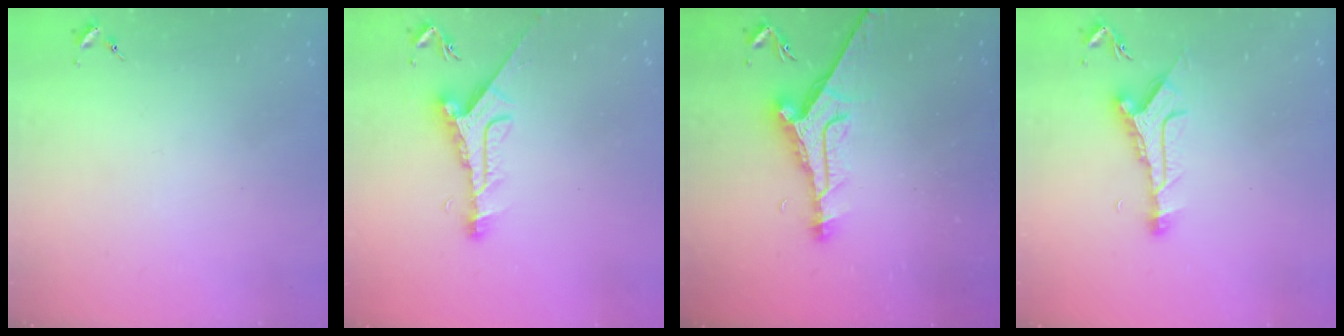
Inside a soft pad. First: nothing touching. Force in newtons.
{"total": 9.5, "press": 9.5, "slide": 0.3}
{"total": 12.0, "press": 12.0, "slide": 0.9}
{"total": 10.2, "press": 10.2, "slide": 0.6}